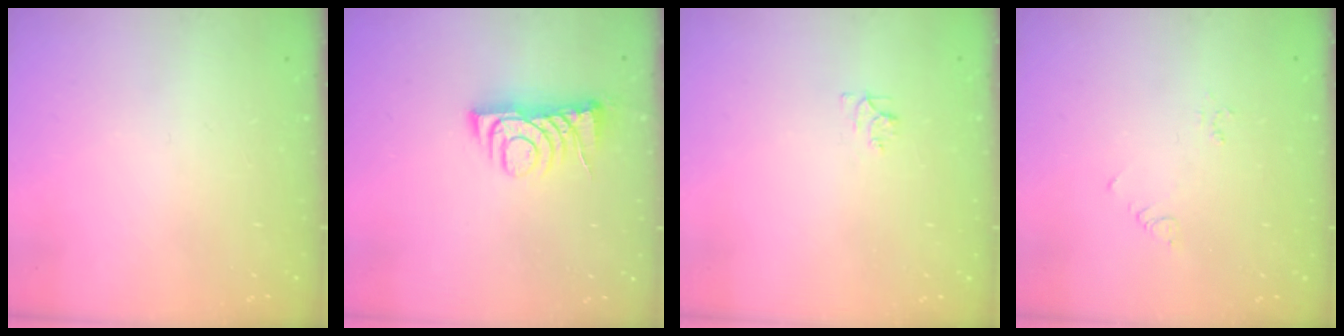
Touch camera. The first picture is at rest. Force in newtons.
{"total": 7.0, "press": 6.9, "slide": 0.9}
{"total": 4.3, "press": 4.3, "slide": 0.6}
{"total": 3.5, "press": 3.4, "slide": 0.4}